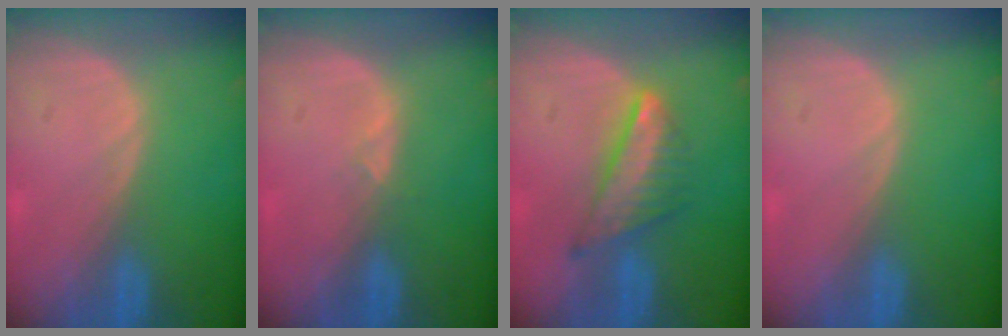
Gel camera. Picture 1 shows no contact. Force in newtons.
{"total": 0.9, "press": 0.9, "slide": 0.3}
{"total": 7.3, "press": 6.3, "slide": 3.6}
{"total": 0.0}